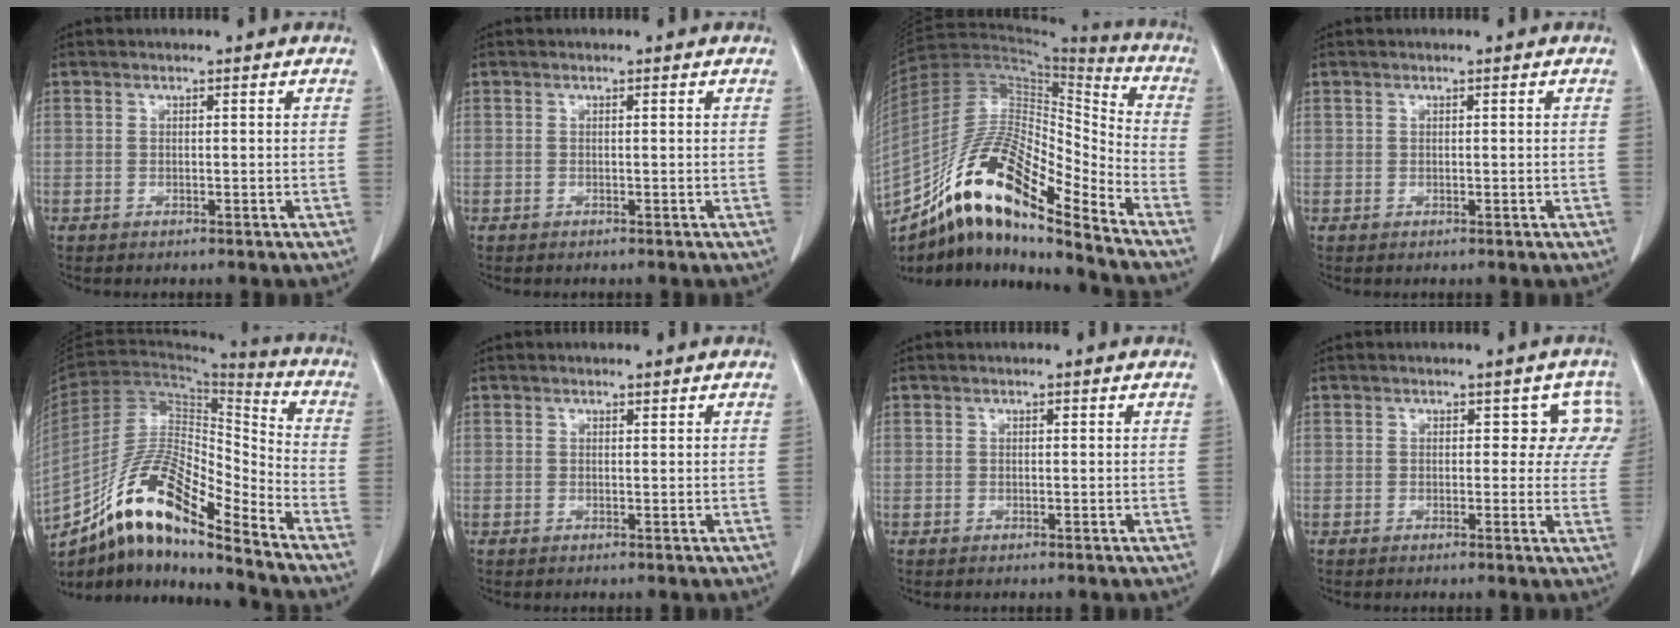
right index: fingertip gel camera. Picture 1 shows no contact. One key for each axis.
{"total": 0.0}
{"total": 20.4, "fx": -13.6, "fy": 4.1, "fz": 14.6, "tx": -0.294, "ty": 0.008, "tz": -0.246}
{"total": 0.0}
{"total": 17.1, "fx": -12.3, "fy": 2.9, "fz": 11.6, "tx": -0.215, "ty": 0.017, "tz": -0.220}
{"total": 0.0}
{"total": 0.0}
{"total": 4.7, "fx": 1.6, "fy": 3.2, "fz": 3.1, "tx": 0.001, "ty": 0.015, "tz": 0.008}